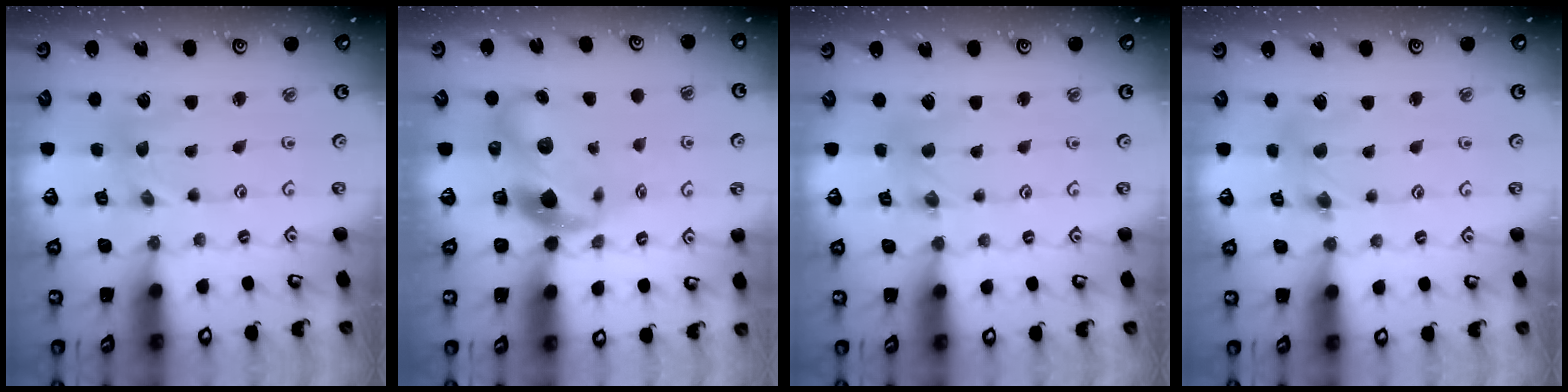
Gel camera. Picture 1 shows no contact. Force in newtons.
{"total": 10.3, "press": 10.2, "slide": 1.9}
{"total": 0.0}
{"total": 2.9, "press": 2.9, "slide": 0.3}